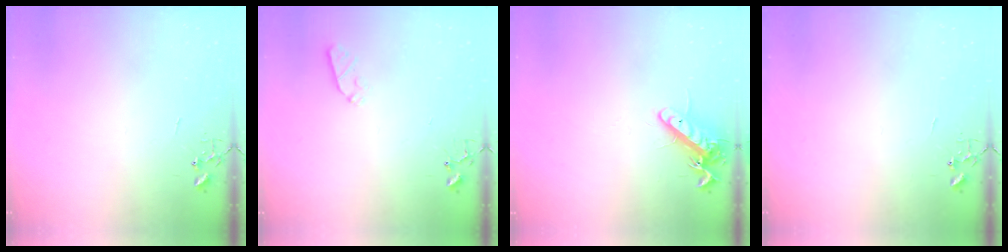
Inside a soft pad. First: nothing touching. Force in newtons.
{"total": 5.4, "press": 5.3, "slide": 0.9}
{"total": 12.9, "press": 12.6, "slide": 2.5}
{"total": 0.0}